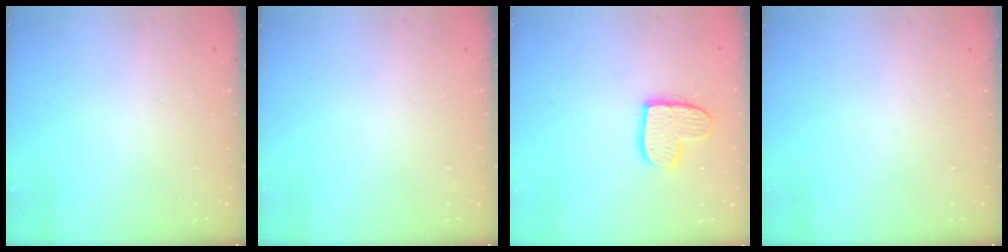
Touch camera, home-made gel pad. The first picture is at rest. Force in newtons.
{"total": 0.0}
{"total": 12.2, "press": 12.1, "slide": 1.1}
{"total": 0.0}